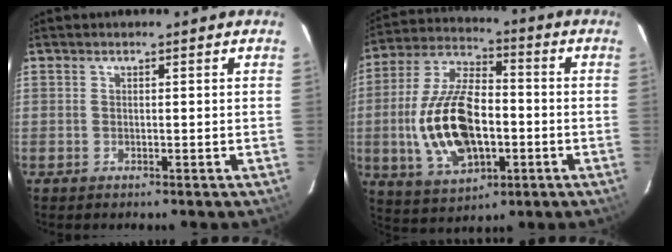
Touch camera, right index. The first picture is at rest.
{"total": 18.7, "force": [-3.2, 9.8, 15.6], "torque": [-0.329, 0.004, -0.045]}